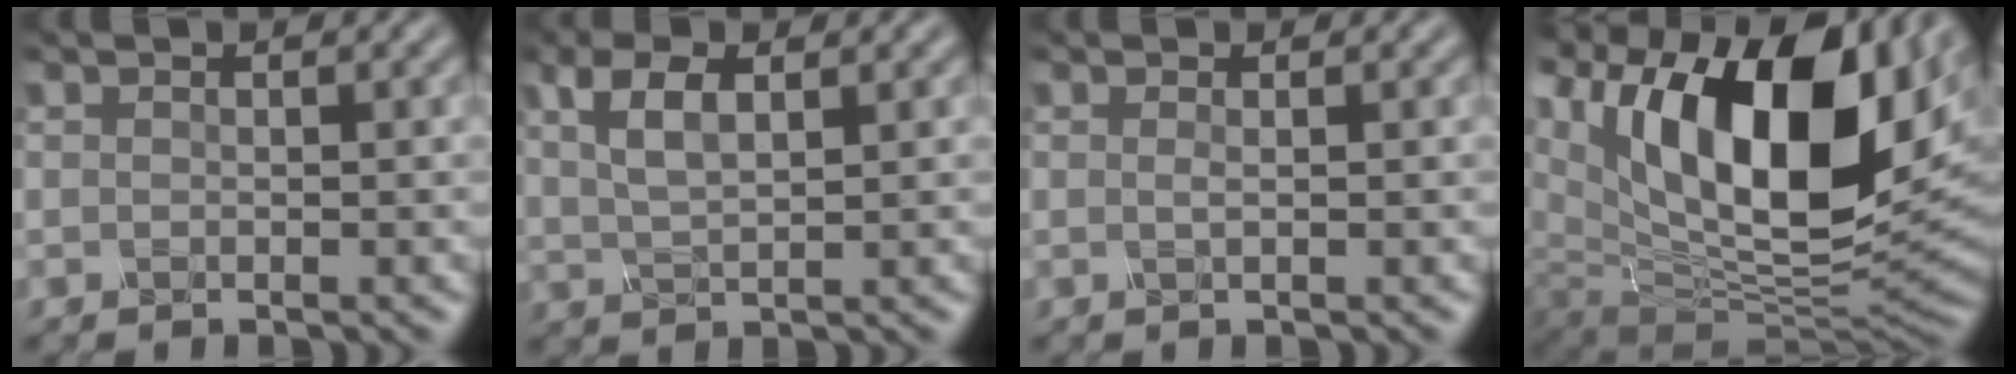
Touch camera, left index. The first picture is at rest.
{"total": 3.8, "force": [1.3, 1.5, 3.2], "torque": [-0.073, 0.003, 0.027]}
{"total": 0.7, "force": [0.0, 0.2, 0.6], "torque": [-0.009, 0.000, -0.006]}
{"total": 18.6, "force": [6.1, 10.1, 14.4], "torque": [-0.261, 0.018, 0.107]}